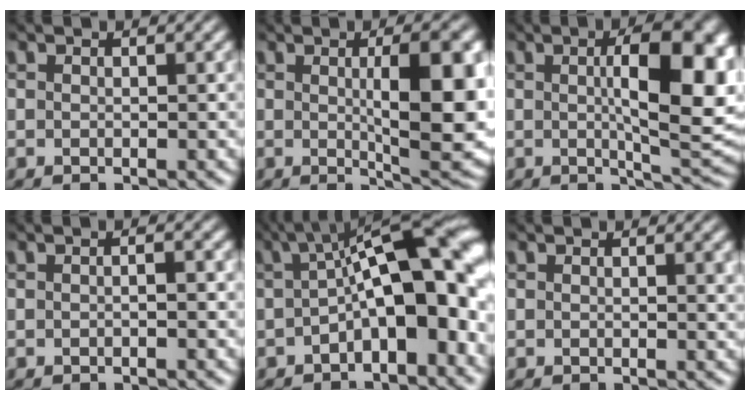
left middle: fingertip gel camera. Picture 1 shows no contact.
{"total": 9.4, "force": [0.6, 2.3, 9.1], "torque": [-0.115, -0.003, 0.014]}
{"total": 11.1, "force": [1.3, 3.2, 10.6], "torque": [-0.140, 0.004, 0.022]}
{"total": 0.9, "force": [-0.2, 0.1, 0.8], "torque": [-0.014, 0.000, -0.006]}
{"total": 12.2, "force": [-0.1, 4.3, 11.4], "torque": [-0.149, 0.029, -0.016]}
{"total": 1.0, "force": [0.2, 0.2, 0.9], "torque": [-0.011, -0.001, 0.003]}